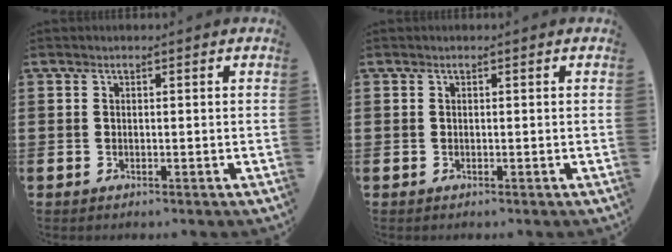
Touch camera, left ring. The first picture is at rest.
{"total": 0.0}